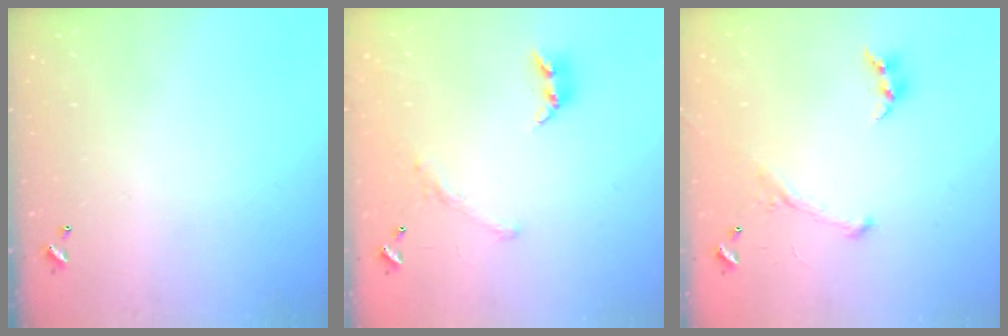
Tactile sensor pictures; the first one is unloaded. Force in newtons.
{"total": 1.6, "press": 1.1, "slide": 1.1}
{"total": 2.8, "press": 2.6, "slide": 1.0}